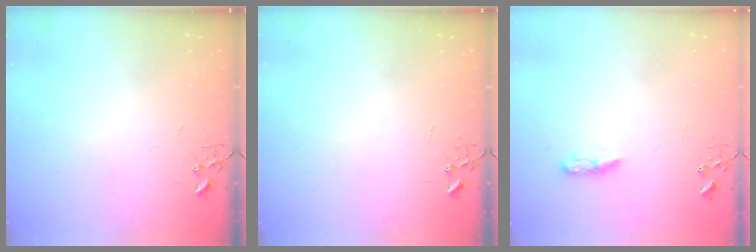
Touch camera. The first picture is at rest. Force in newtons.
{"total": 0.0}
{"total": 4.9, "press": 4.8, "slide": 0.6}